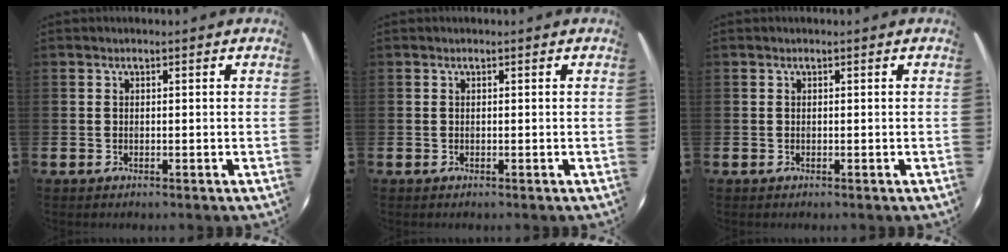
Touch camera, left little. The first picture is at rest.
{"total": 0.0}
{"total": 0.0}